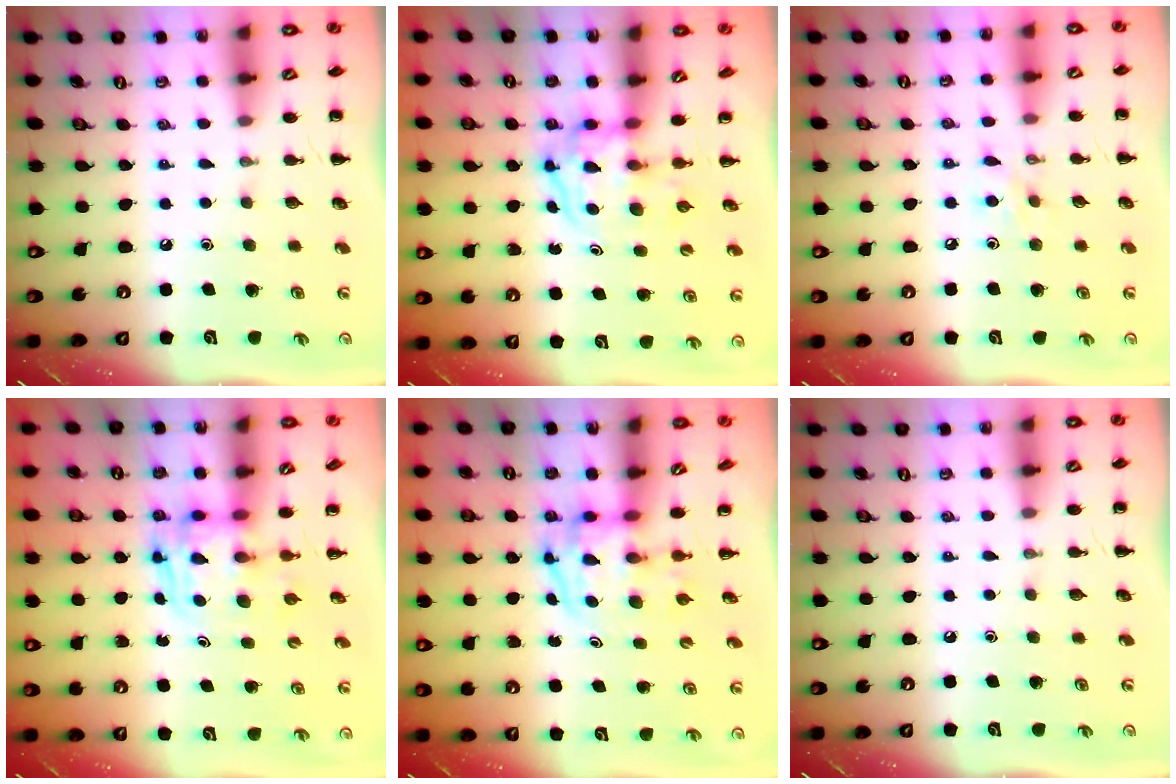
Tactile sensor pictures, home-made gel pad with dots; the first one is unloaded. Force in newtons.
{"total": 3.8, "press": 3.7, "slide": 0.5}
{"total": 5.4, "press": 5.1, "slide": 1.9}
{"total": 2.6, "press": 2.6, "slide": 0.2}
{"total": 4.0, "press": 3.9, "slide": 0.6}
{"total": 0.0}